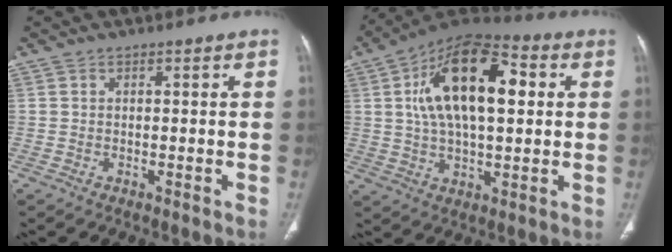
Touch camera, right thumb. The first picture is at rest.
{"total": 19.8, "force": [4.2, 9.7, 16.7], "torque": [-0.259, 0.017, 0.061]}